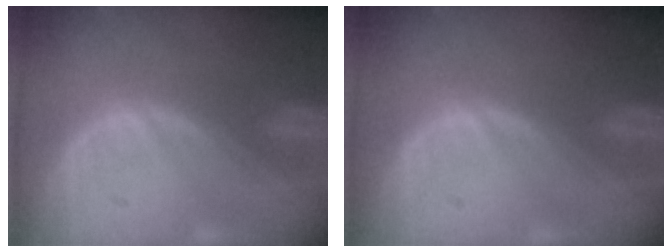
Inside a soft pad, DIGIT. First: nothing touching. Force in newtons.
{"total": 0.0}